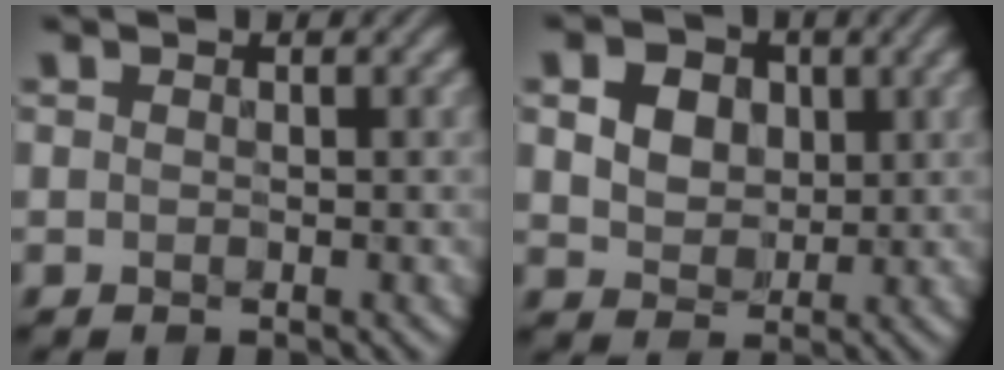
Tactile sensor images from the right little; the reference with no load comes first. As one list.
[{"total": 9.2, "force": [3.5, 7.0, 4.9], "torque": [-0.105, 0.028, 0.044]}]